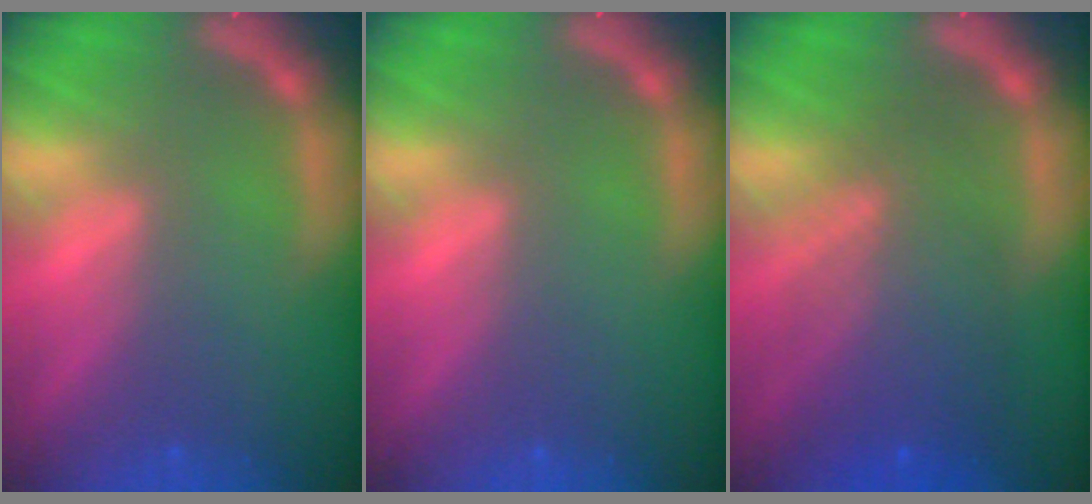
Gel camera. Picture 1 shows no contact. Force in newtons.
{"total": 0.0}
{"total": 7.1}